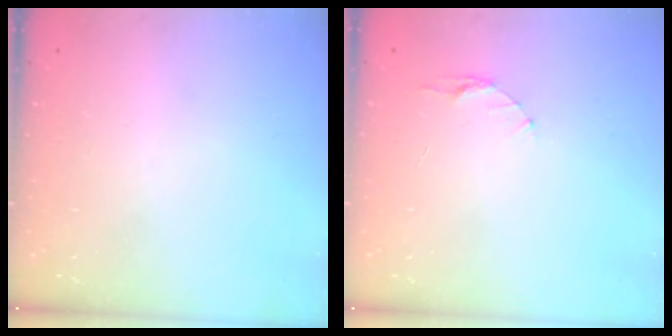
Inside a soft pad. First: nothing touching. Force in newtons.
{"total": 3.5, "press": 3.5, "slide": 0.3}